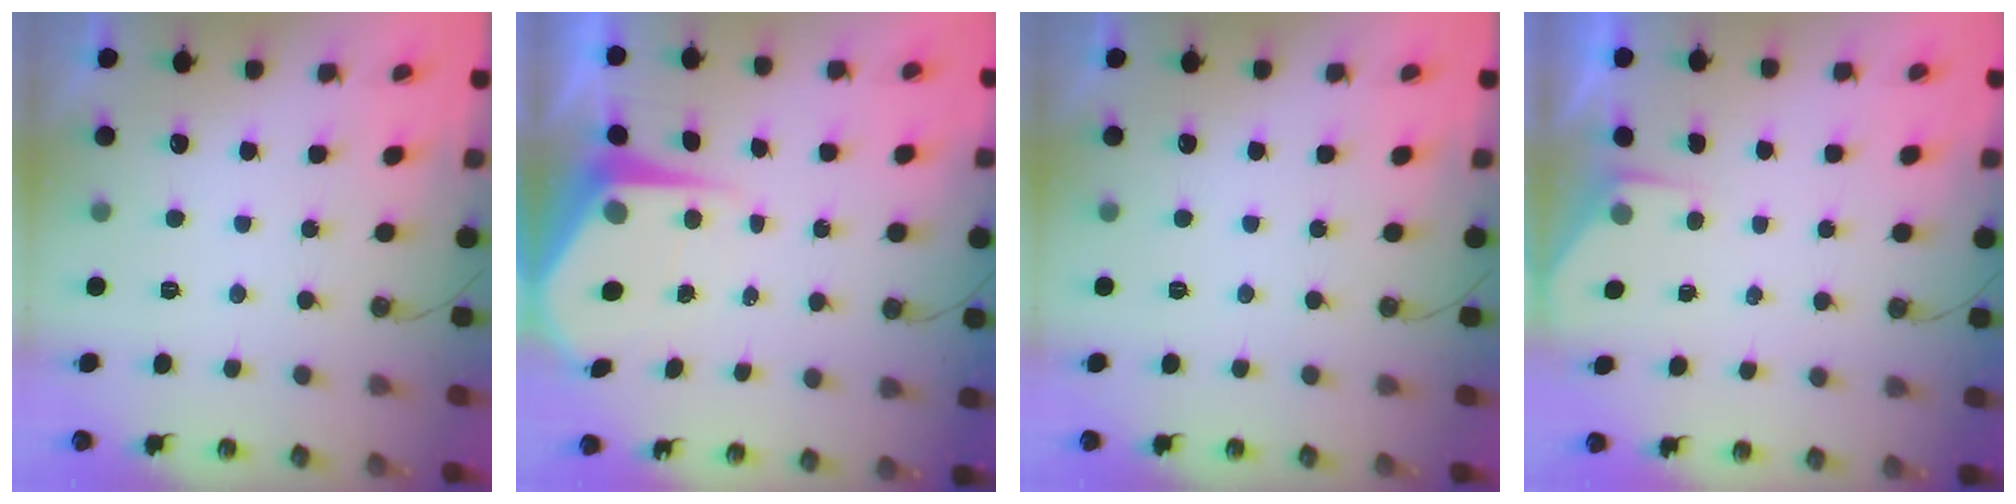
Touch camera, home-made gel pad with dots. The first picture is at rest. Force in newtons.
{"total": 7.2, "press": 7.2, "slide": 0.6}
{"total": 0.0}
{"total": 1.6, "press": 1.6, "slide": 0.3}